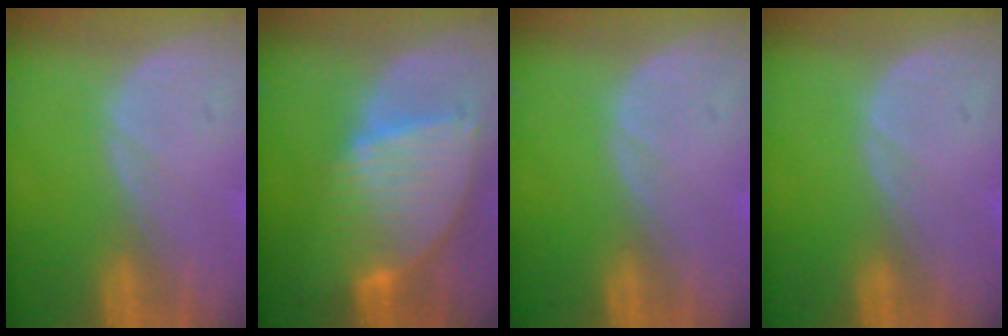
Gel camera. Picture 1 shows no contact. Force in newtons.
{"total": 9.1, "press": 7.7, "slide": 4.8}
{"total": 0.0}
{"total": 0.0}